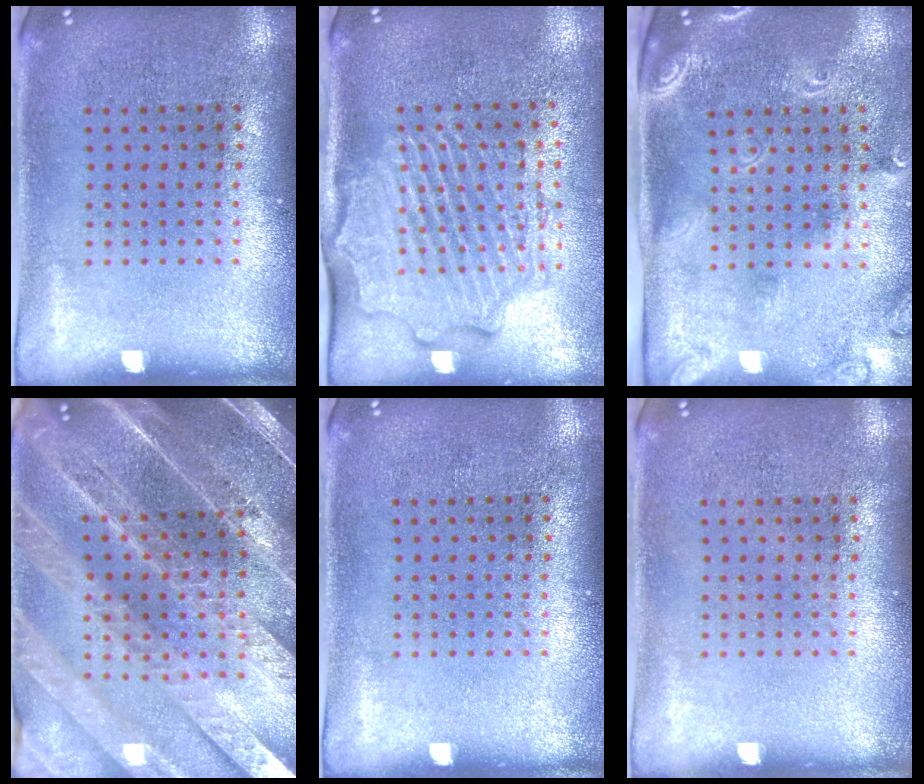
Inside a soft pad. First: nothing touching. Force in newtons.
{"total": 2.6, "press": 2.3, "slide": 1.2}
{"total": 2.4, "press": 1.8, "slide": 1.6}
{"total": 5.2, "press": 4.5, "slide": 2.6}
{"total": 0.0}
{"total": 0.0}